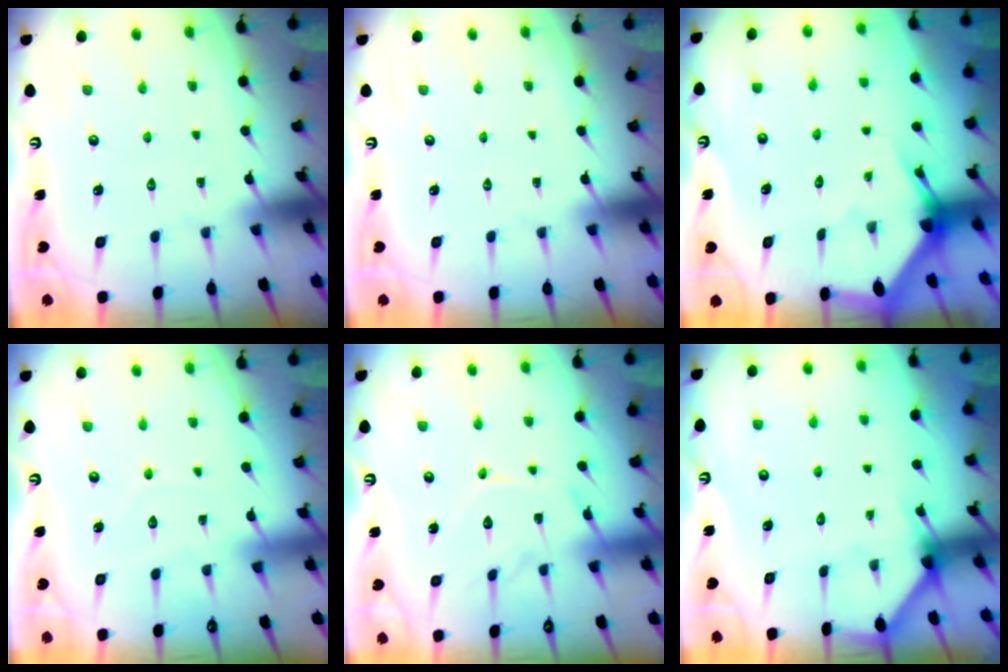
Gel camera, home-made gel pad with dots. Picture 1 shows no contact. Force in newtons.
{"total": 0.0}
{"total": 2.9, "press": 2.9, "slide": 0.2}
{"total": 2.6, "press": 2.6, "slide": 0.3}
{"total": 11.5, "press": 11.4, "slide": 0.3}
{"total": 1.8, "press": 1.8, "slide": 0.1}